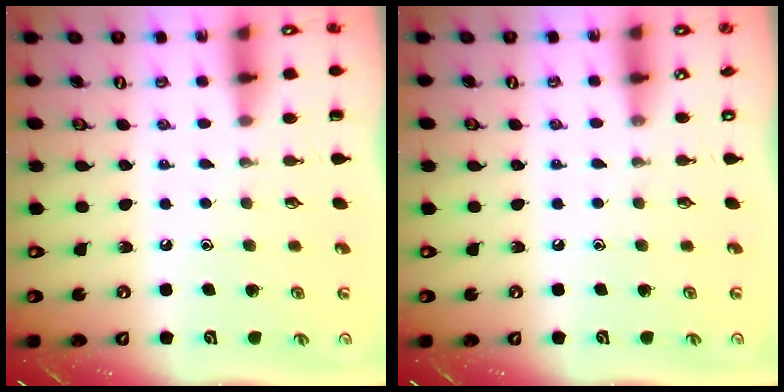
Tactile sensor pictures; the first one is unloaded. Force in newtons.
{"total": 3.3, "press": 3.2, "slide": 0.5}